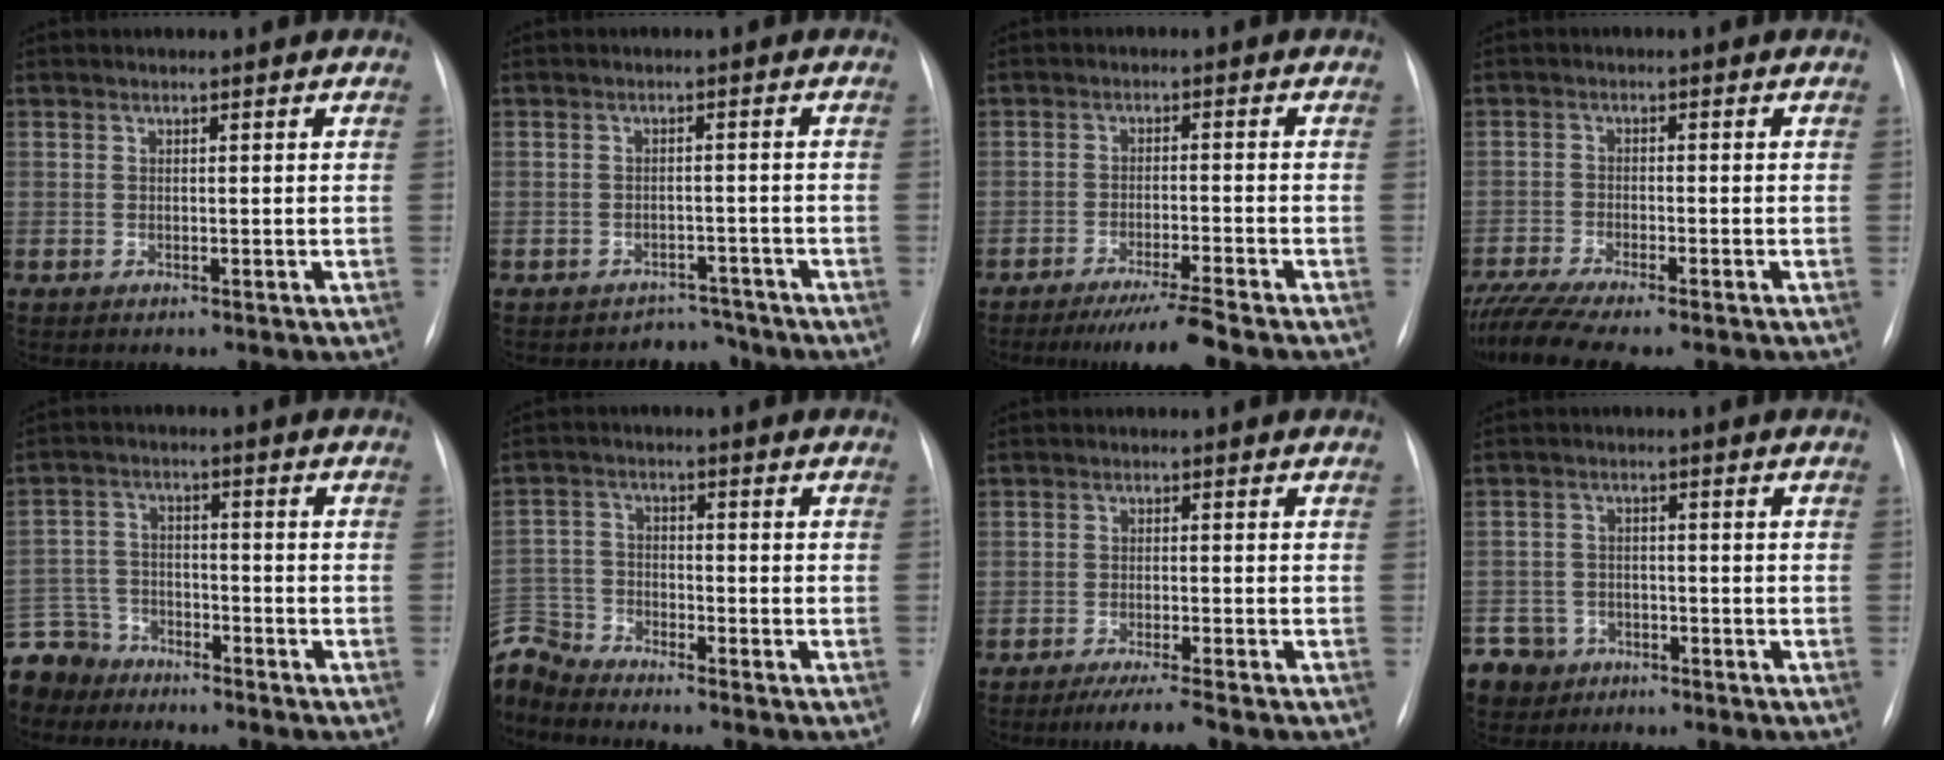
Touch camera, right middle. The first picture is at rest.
{"total": 3.3, "force": [-2.8, 1.4, -1.1], "torque": [0.021, 0.020, -0.039]}
{"total": 6.6, "force": [-5.4, -1.1, 3.7], "torque": [-0.056, -0.021, -0.092]}
{"total": 9.0, "force": [-7.7, 0.6, 4.6], "torque": [-0.077, -0.014, -0.124]}
{"total": 9.8, "force": [-8.7, 4.5, 0.9], "torque": [-0.033, 0.003, -0.163]}
{"total": 7.7, "force": [-7.6, 0.9, 0.1], "torque": [-0.012, 0.003, -0.154]}
{"total": 5.2, "force": [-4.1, -0.4, 3.2], "torque": [-0.049, -0.014, -0.068]}
{"total": 7.4, "force": [-4.8, 5.6, 0.5], "torque": [-0.015, 0.003, -0.081]}